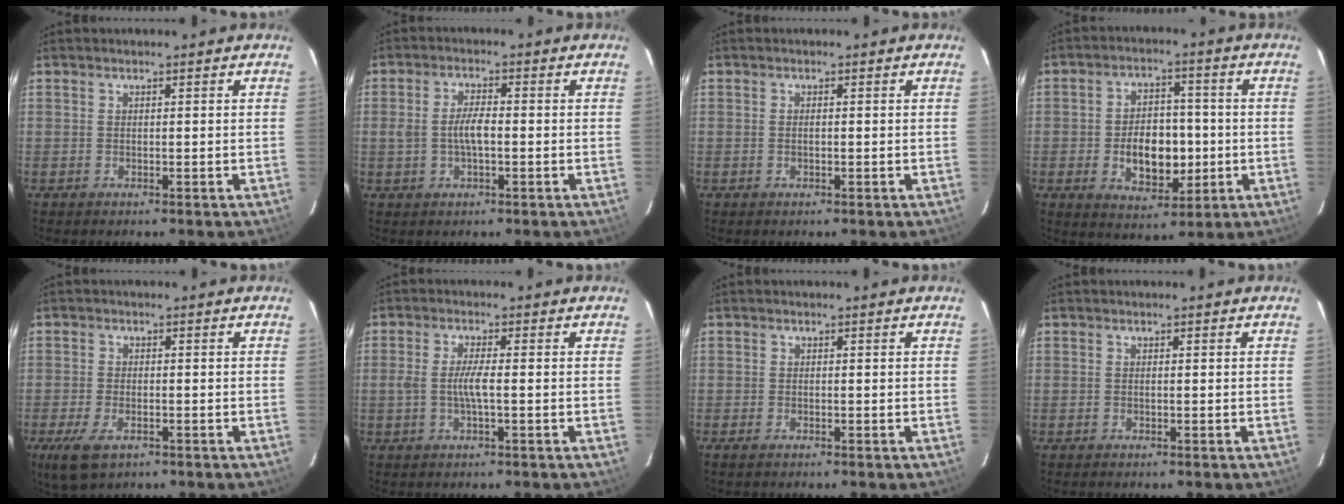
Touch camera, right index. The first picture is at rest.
{"total": 4.3, "force": [-0.5, 1.6, 4.0], "torque": [-0.078, 0.005, -0.007]}
{"total": 0.8, "force": [0.0, 0.3, 0.7], "torque": [-0.013, 0.002, 0.000]}
{"total": 10.5, "force": [-1.9, 6.7, 7.8], "torque": [-0.144, 0.012, -0.016]}
{"total": 6.1, "force": [-3.3, 3.0, 4.2], "torque": [-0.102, -0.018, -0.060]}
{"total": 3.7, "force": [-0.6, 0.2, 3.7], "torque": [-0.070, 0.001, -0.011]}
{"total": 0.9, "force": [-0.6, 0.3, 0.5], "torque": [-0.010, -0.004, -0.014]}
{"total": 0.0}